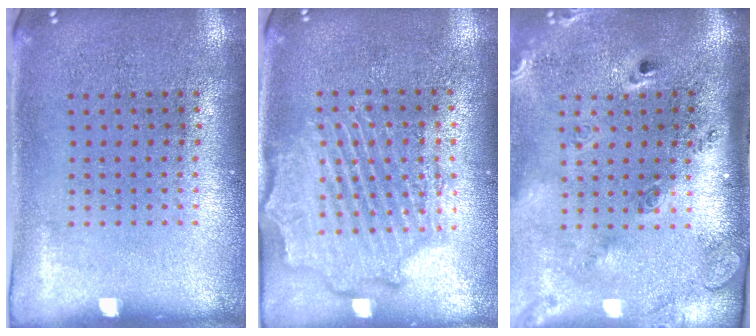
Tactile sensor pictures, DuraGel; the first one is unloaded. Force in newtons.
{"total": 2.2, "press": 2.1, "slide": 0.5}
{"total": 2.8, "press": 2.0, "slide": 1.9}